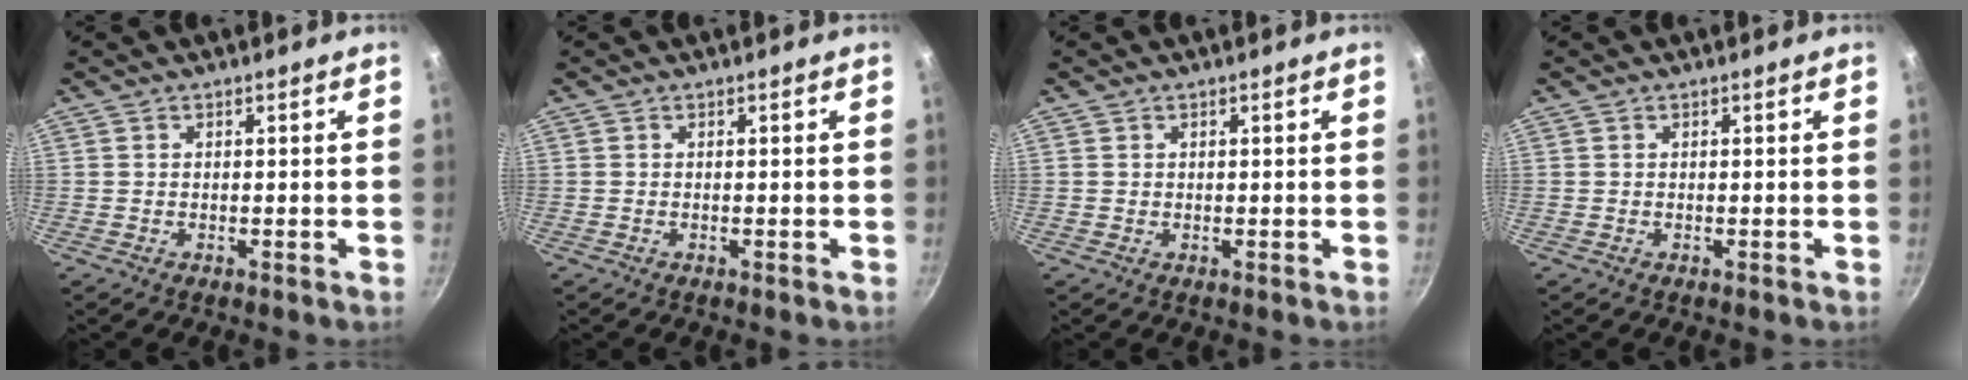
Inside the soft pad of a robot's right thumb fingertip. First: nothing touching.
{"total": 0.0}
{"total": 0.6, "force": [0.2, 0.5, 0.0], "torque": [0.008, 0.001, 0.001]}
{"total": 0.0}